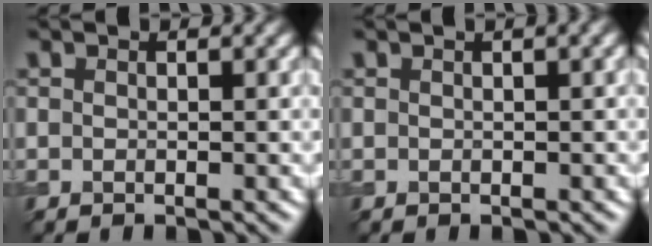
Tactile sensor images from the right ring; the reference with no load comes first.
{"total": 1.2, "force": [0.6, 0.3, 1.0], "torque": [-0.011, 0.011, 0.005]}